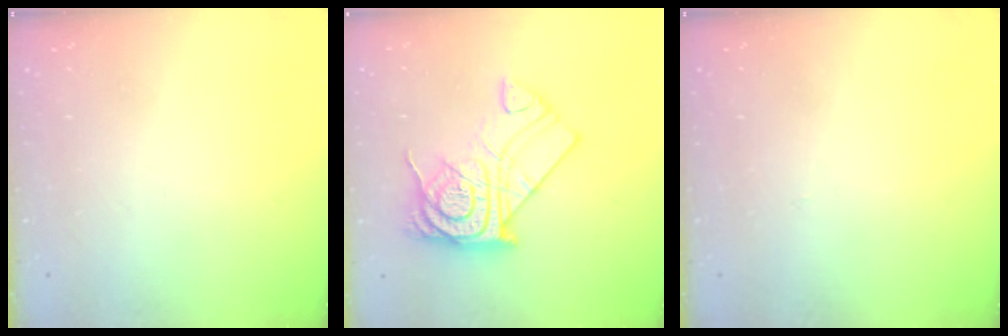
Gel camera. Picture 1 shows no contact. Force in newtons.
{"total": 15.9, "press": 15.9, "slide": 1.4}
{"total": 2.8, "press": 2.8, "slide": 0.4}